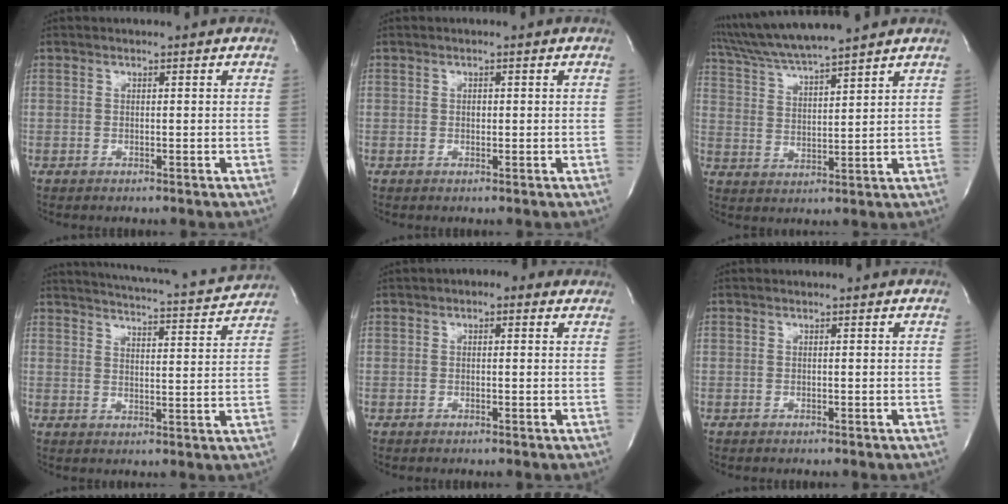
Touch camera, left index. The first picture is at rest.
{"total": 0.6, "force": [-0.1, 0.4, 0.4], "torque": [-0.009, 0.000, -0.002]}
{"total": 10.4, "force": [9.2, -0.9, 4.7], "torque": [-0.093, 0.017, 0.172]}
{"total": 16.0, "force": [15.3, 0.8, 4.5], "torque": [-0.078, -0.028, 0.195]}
{"total": 2.4, "force": [0.6, 1.5, 1.7], "torque": [-0.027, 0.013, 0.003]}
{"total": 0.0}